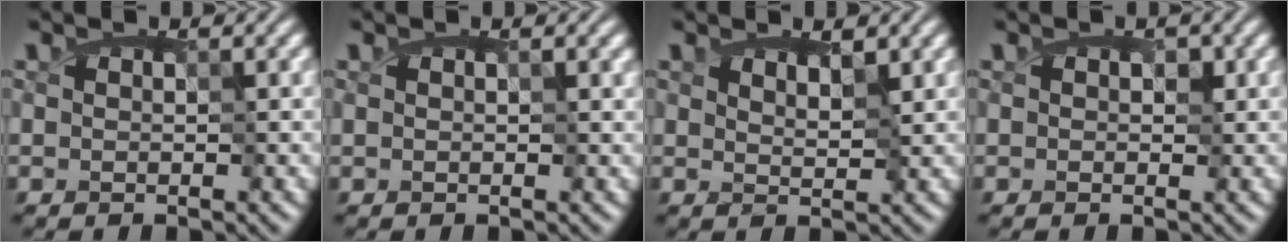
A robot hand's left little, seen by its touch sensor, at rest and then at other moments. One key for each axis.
{"total": 0.0}
{"total": 1.7, "fx": 0.9, "fy": 0.8, "fz": 1.1, "tx": -0.022, "ty": 0.002, "tz": 0.008}
{"total": 1.6, "fx": 0.5, "fy": 1.2, "fz": 0.8, "tx": -0.023, "ty": 0.005, "tz": 0.008}